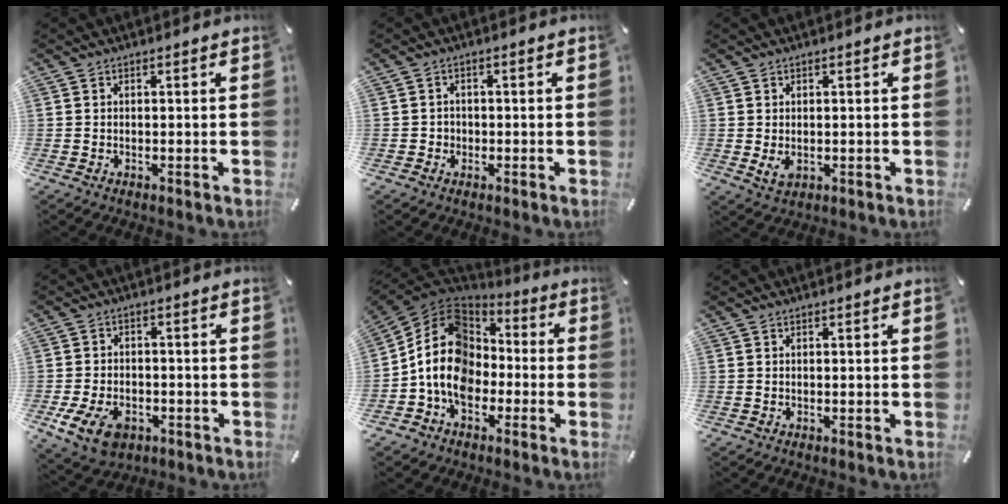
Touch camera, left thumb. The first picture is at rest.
{"total": 1.9, "force": [-0.6, 1.8, 0.1], "torque": [-0.003, 0.007, -0.016]}
{"total": 2.3, "force": [-0.2, 1.9, 1.4], "torque": [-0.023, -0.003, -0.003]}
{"total": 8.6, "force": [-3.9, 6.1, 4.6], "torque": [-0.101, 0.010, -0.072]}
{"total": 15.9, "force": [-2.7, 13.0, 8.8], "torque": [-0.189, 0.030, -0.049]}
{"total": 0.0}